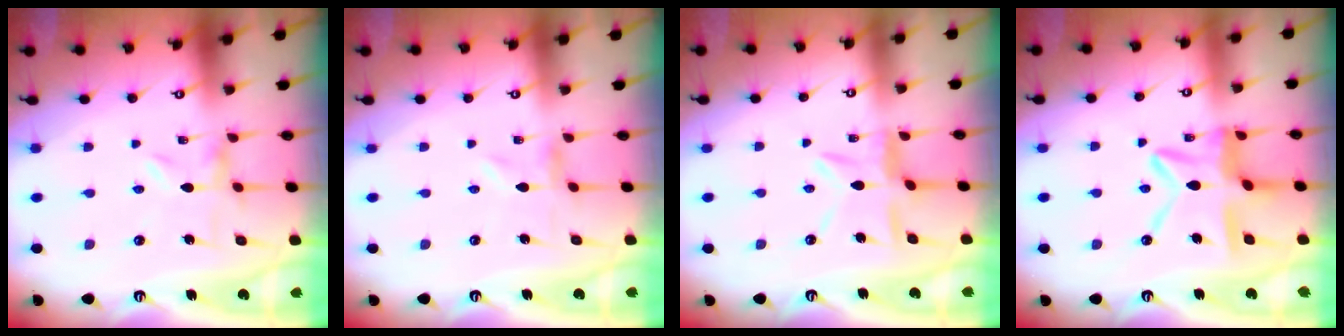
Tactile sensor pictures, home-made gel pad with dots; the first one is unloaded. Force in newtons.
{"total": 0.0}
{"total": 9.1, "press": 9.0, "slide": 0.7}
{"total": 13.5, "press": 13.4, "slide": 1.2}